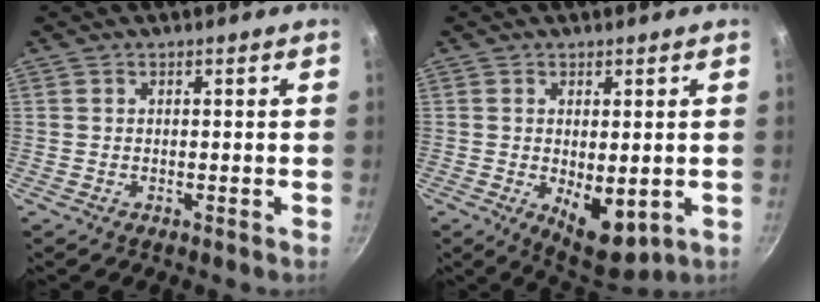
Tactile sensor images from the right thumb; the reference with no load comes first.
{"total": 8.2, "force": [-1.0, 4.0, 7.1], "torque": [-0.086, -0.016, 0.001]}